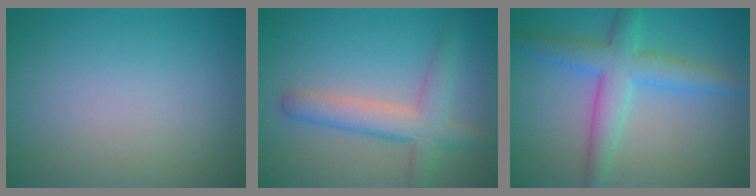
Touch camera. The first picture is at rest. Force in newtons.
{"total": 4.3, "press": 4.3, "slide": 0.2}
{"total": 5.3, "press": 5.3, "slide": 0.0}